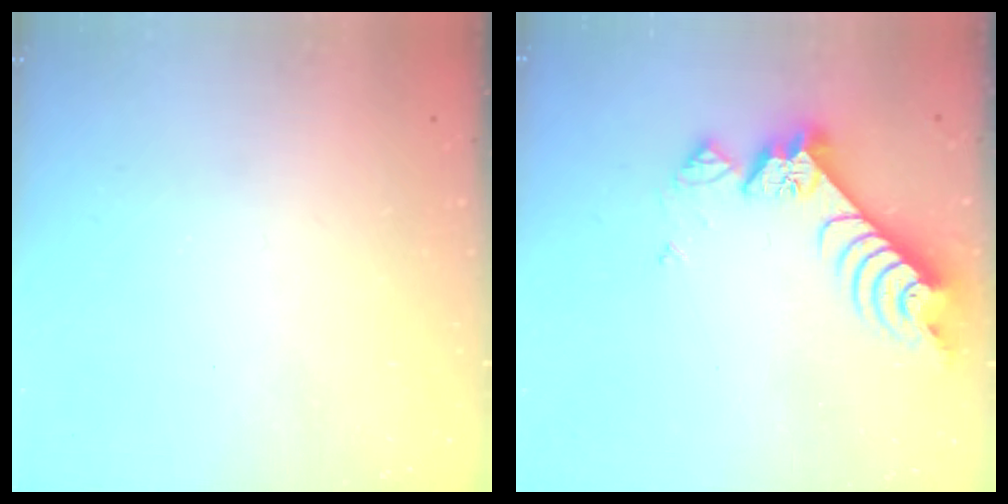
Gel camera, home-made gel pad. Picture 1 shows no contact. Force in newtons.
{"total": 8.5, "press": 8.4, "slide": 0.8}